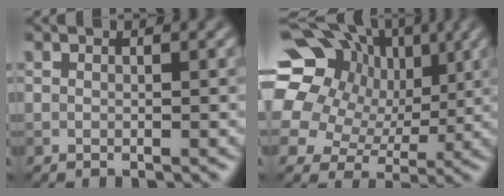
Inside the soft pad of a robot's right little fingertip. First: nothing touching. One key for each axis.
{"total": 19.4, "fx": 6.0, "fy": 16.3, "fz": 8.7, "tx": -0.201, "ty": 0.037, "tz": 0.086}